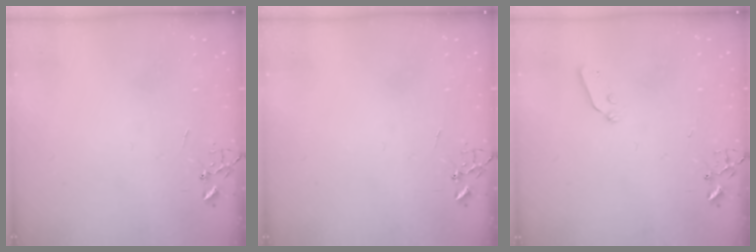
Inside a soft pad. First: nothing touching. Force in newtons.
{"total": 0.0}
{"total": 3.8, "press": 3.7, "slide": 0.7}